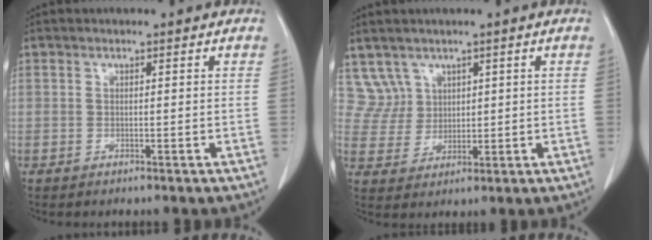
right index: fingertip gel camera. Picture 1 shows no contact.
{"total": 4.7, "force": [2.9, 3.7, -0.5], "torque": [0.015, 0.010, 0.064]}